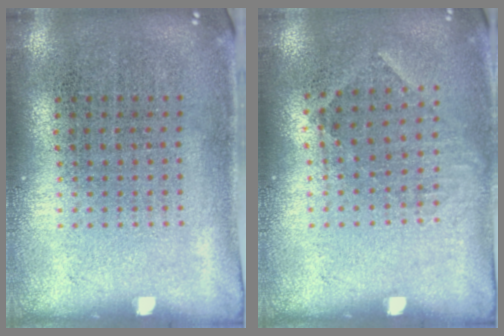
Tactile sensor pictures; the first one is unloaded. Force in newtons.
{"total": 0.9, "press": 0.7, "slide": 0.5}